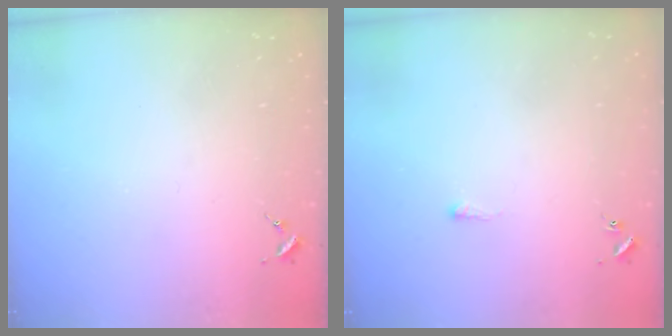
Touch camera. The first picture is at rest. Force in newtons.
{"total": 1.5, "press": 1.5, "slide": 0.4}